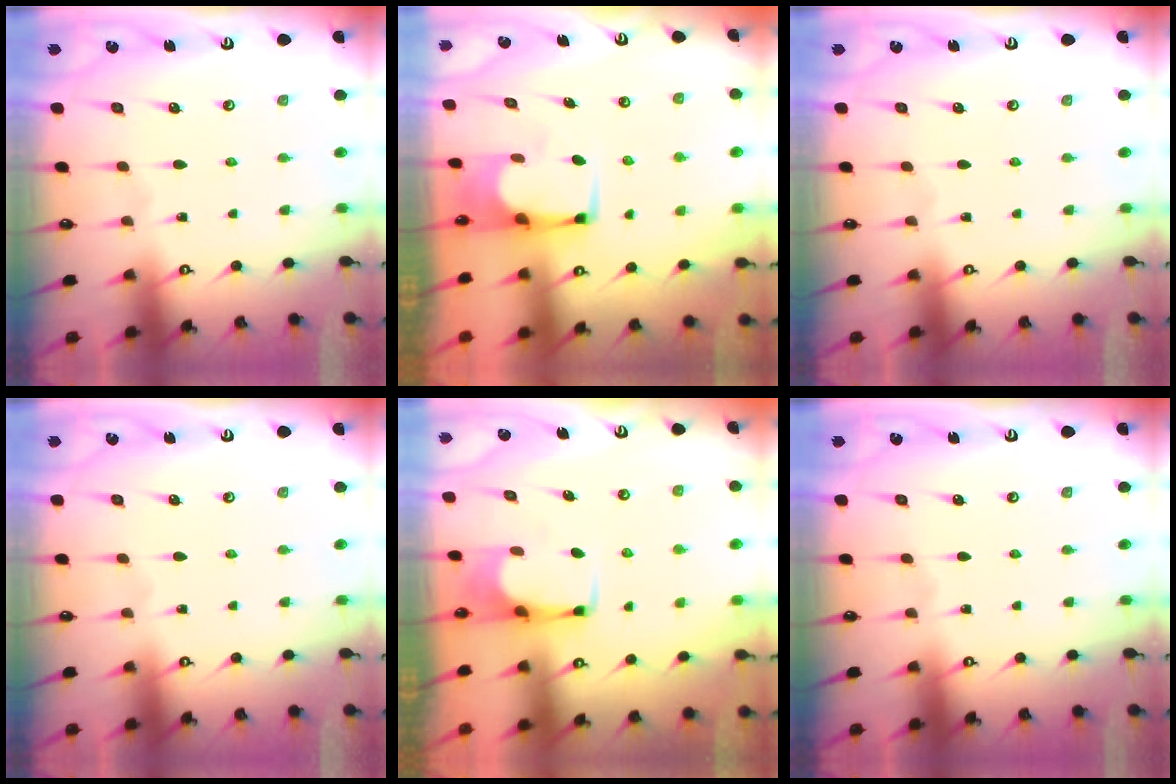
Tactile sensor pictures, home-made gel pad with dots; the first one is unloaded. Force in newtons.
{"total": 2.4, "press": 2.4, "slide": 0.2}
{"total": 0.0}
{"total": 0.0}
{"total": 2.4, "press": 2.4, "slide": 0.4}
{"total": 0.0}